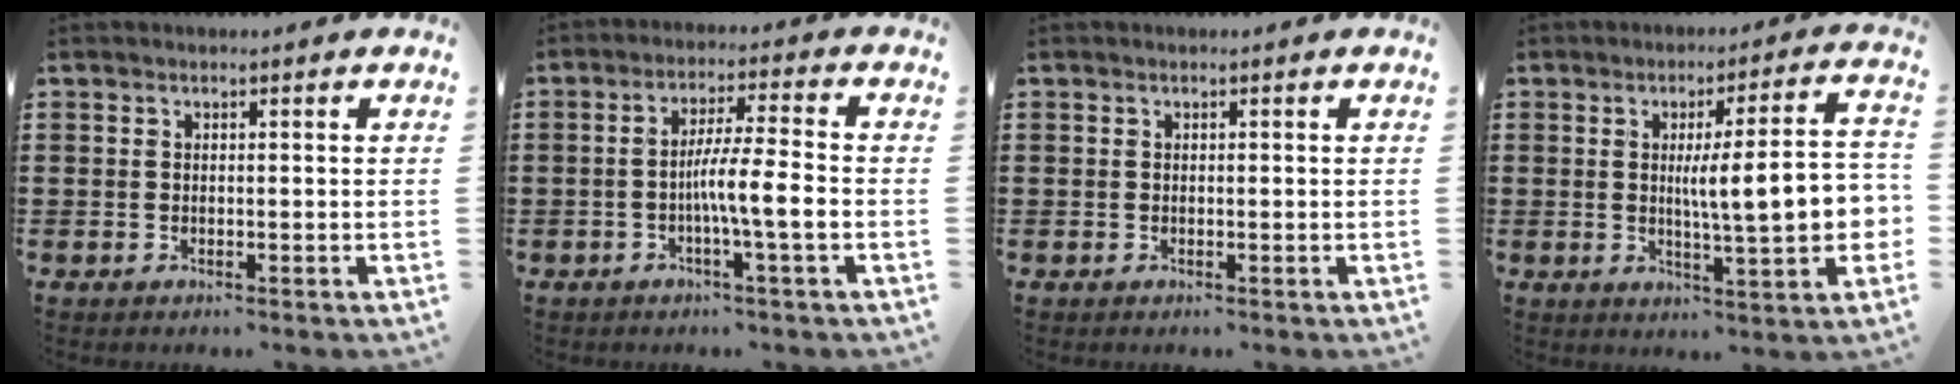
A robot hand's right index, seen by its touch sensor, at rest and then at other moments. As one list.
[{"total": 6.9, "force": [-1.8, 0.2, 6.7], "torque": [-0.115, -0.002, -0.035]}, {"total": 0.0}, {"total": 10.7, "force": [0.1, 1.5, 10.6], "torque": [-0.164, -0.007, -0.008]}]